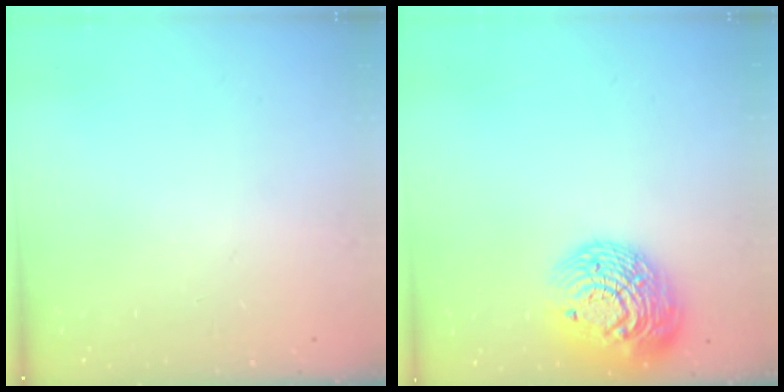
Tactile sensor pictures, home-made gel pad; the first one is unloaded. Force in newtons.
{"total": 19.7, "press": 19.7, "slide": 1.1}